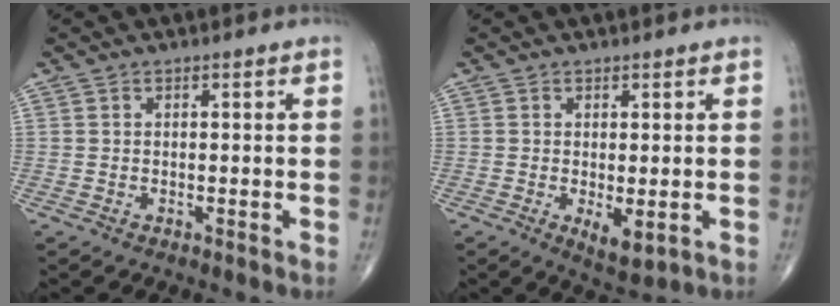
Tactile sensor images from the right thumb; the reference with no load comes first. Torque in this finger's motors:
{"motor_torque": [-0.15, 0.18, -0.08, -0.08, 0.02]}